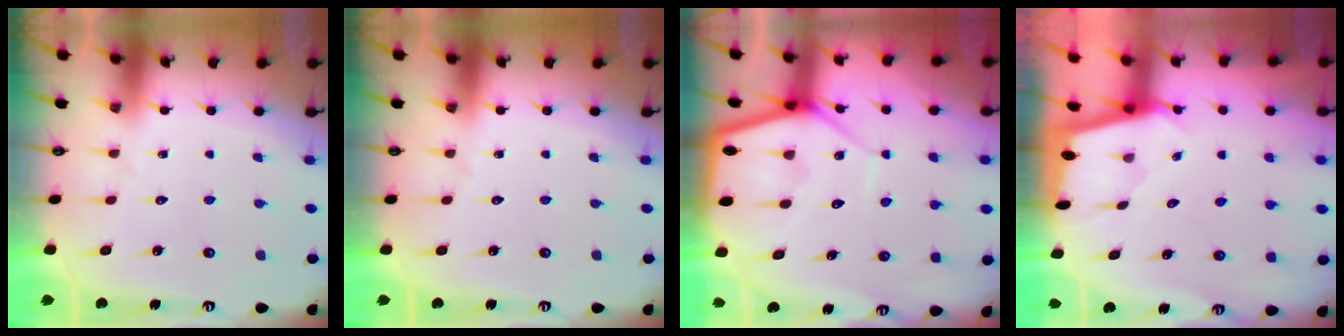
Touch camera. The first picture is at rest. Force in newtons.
{"total": 0.0}
{"total": 9.3, "press": 9.3, "slide": 0.8}
{"total": 1.8, "press": 1.8, "slide": 0.1}